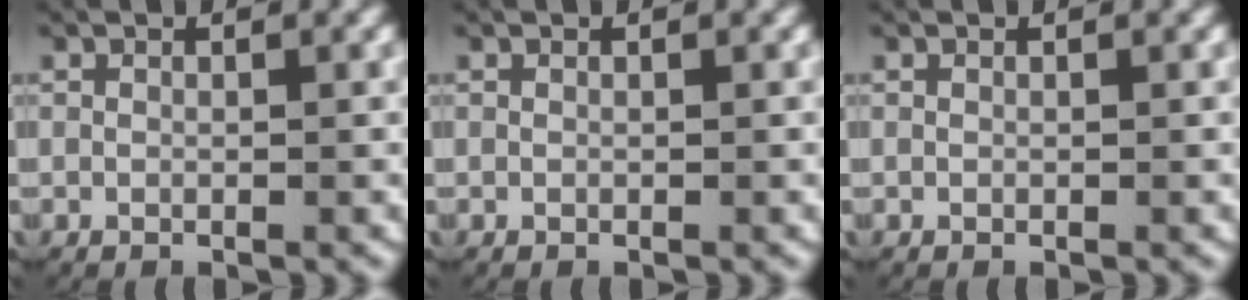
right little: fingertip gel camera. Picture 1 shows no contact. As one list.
[{"total": 0.0}, {"total": 0.0}]